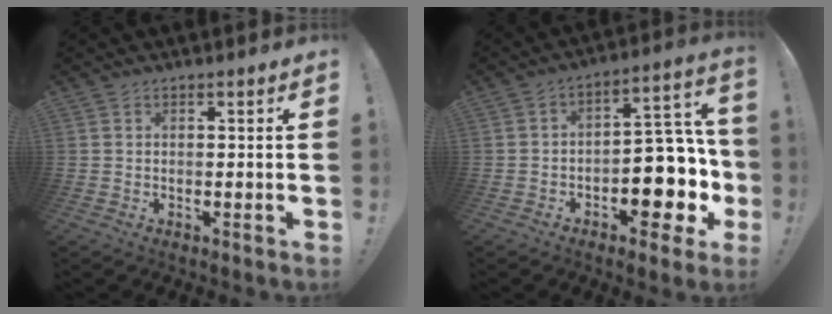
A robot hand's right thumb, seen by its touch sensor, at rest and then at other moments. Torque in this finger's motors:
{"motor_torque": [2.01, 2.16, 1.20, -1.07, 0.13]}